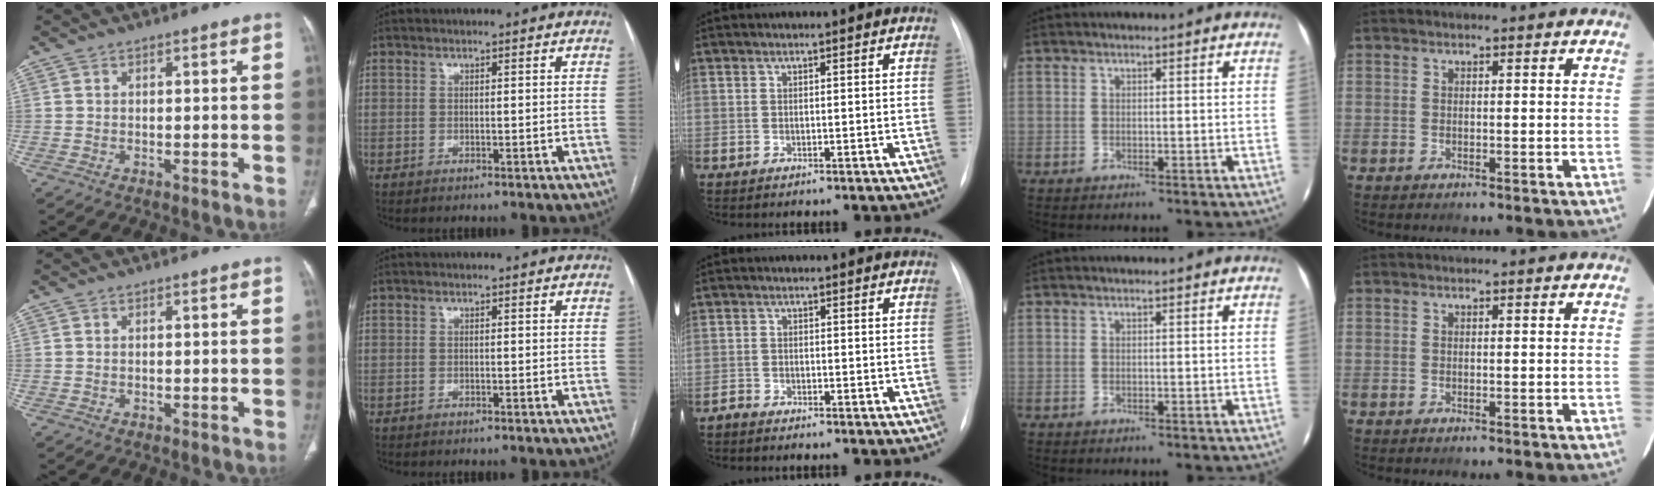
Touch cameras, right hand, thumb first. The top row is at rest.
{"middle": {"total": 1.3, "force": [-1.2, 0.1, 0.0], "torque": [-0.003, -0.003, -0.025]}}